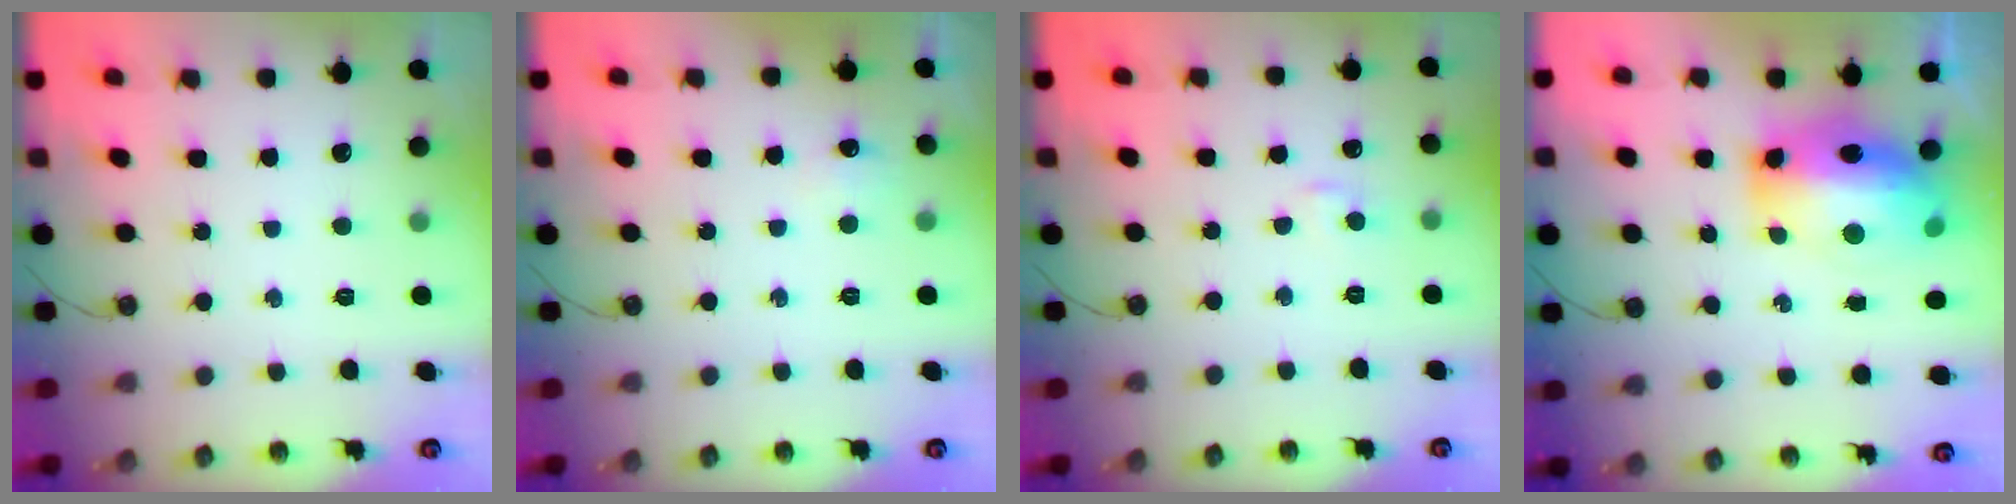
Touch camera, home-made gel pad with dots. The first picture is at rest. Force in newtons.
{"total": 5.2, "press": 5.1, "slide": 0.7}
{"total": 4.0, "press": 4.0, "slide": 0.6}
{"total": 17.2, "press": 17.2, "slide": 1.6}